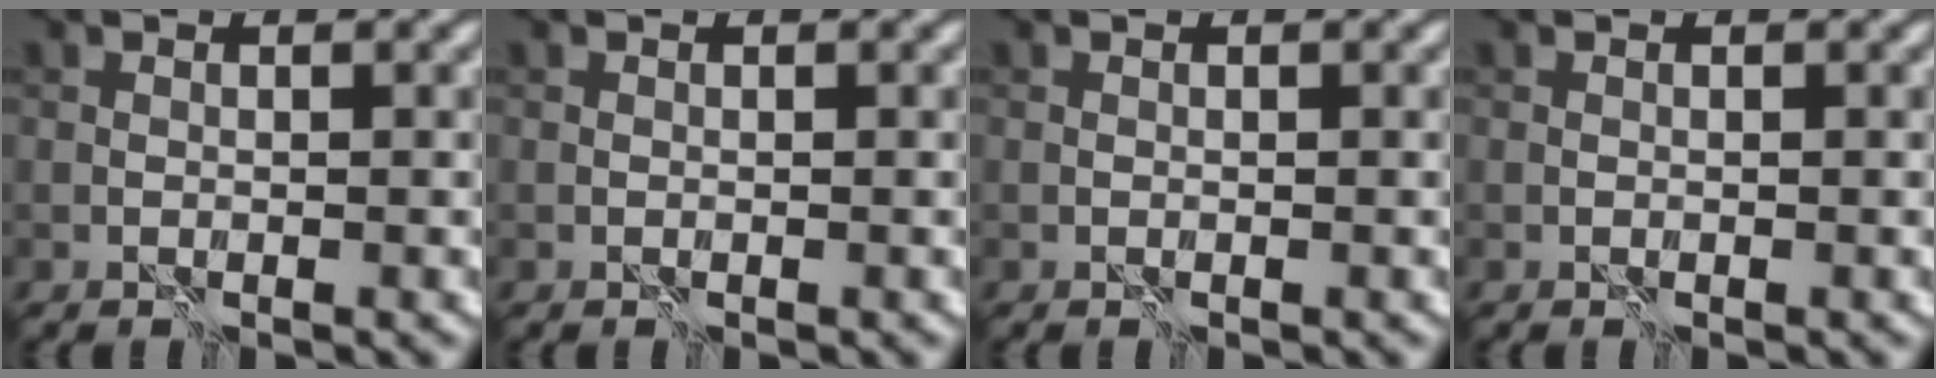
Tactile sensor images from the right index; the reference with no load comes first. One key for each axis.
{"total": 0.0}
{"total": 0.0}
{"total": 0.0}